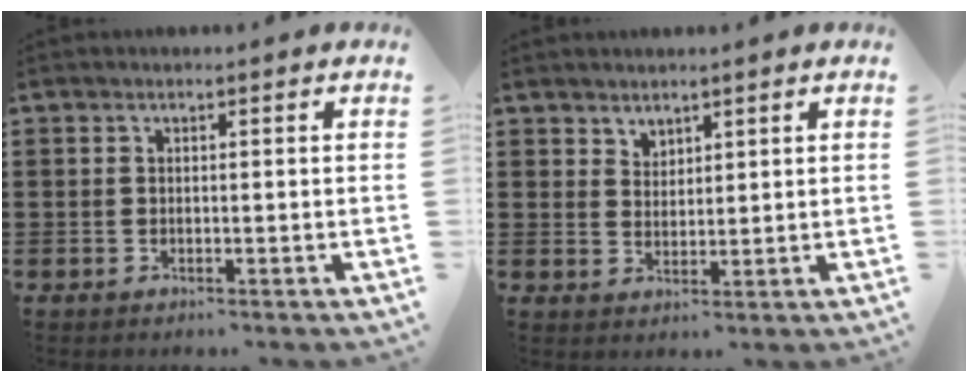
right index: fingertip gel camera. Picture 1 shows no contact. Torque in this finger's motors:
{"motor_torque": [-0.21, 0.36, 0.02, -0.01]}